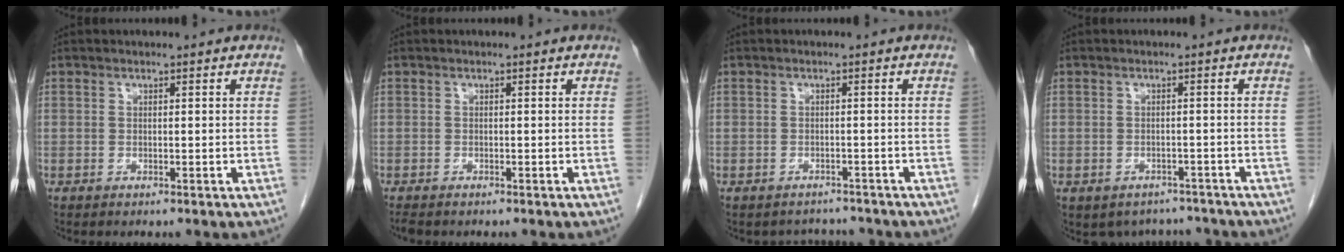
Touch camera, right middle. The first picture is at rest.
{"total": 1.4, "force": [-1.2, 0.4, 0.6], "torque": [-0.014, -0.005, -0.018]}
{"total": 3.0, "force": [-2.8, 1.2, -0.5], "torque": [0.004, 0.007, -0.038]}
{"total": 5.5, "force": [-4.8, 2.7, 0.2], "torque": [0.007, 0.014, -0.056]}